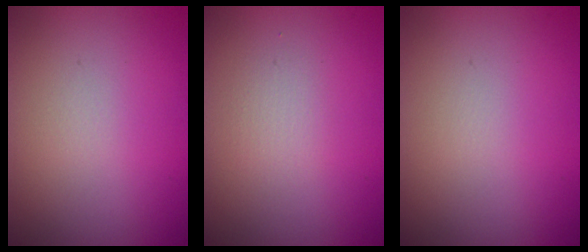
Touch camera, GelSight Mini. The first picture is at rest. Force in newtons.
{"total": 1.0, "press": 1.0, "slide": 0.1}
{"total": 0.0}